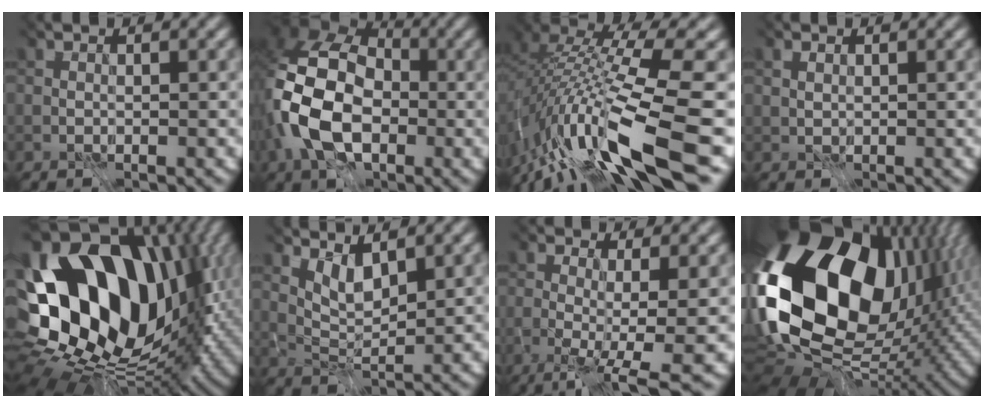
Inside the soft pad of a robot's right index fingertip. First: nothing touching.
{"total": 11.6, "force": [-4.1, 7.3, 8.0], "torque": [-0.190, -0.022, -0.063]}
{"total": 14.4, "force": [-8.5, 1.4, 11.5], "torque": [-0.232, 0.007, -0.127]}
{"total": 1.0, "force": [0.4, 0.7, 0.6], "torque": [-0.027, -0.003, 0.016]}
{"total": 18.8, "force": [1.0, 12.5, 14.0], "torque": [-0.243, -0.029, 0.064]}
{"total": 0.9, "force": [0.0, -0.4, 0.7], "torque": [-0.026, -0.022, 0.027]}
{"total": 8.2, "force": [-2.9, 2.3, 7.4], "torque": [-0.089, -0.018, -0.019]}
{"total": 19.1, "force": [1.6, 12.3, 14.5], "torque": [-0.289, -0.021, 0.060]}